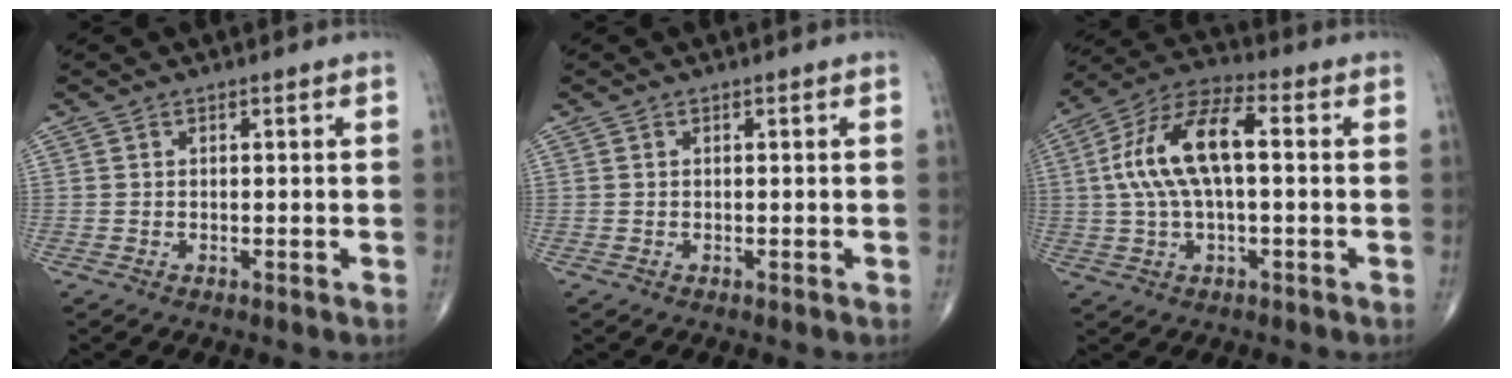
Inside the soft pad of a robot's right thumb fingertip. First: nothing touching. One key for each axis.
{"total": 0.0}
{"total": 14.2, "fx": 1.3, "fy": 6.2, "fz": 12.7, "tx": -0.258, "ty": 0.039, "tz": 0.019}